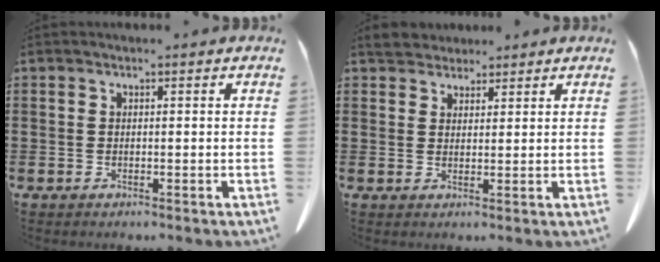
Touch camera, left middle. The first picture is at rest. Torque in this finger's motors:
{"motor_torque": [0.04, 0.04, 0.04, 0.01]}